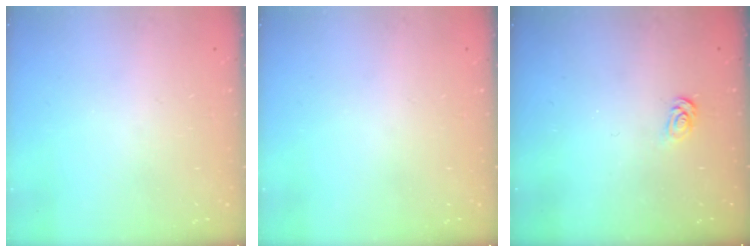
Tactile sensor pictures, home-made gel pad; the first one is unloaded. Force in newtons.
{"total": 0.0}
{"total": 2.6, "press": 2.6, "slide": 0.3}